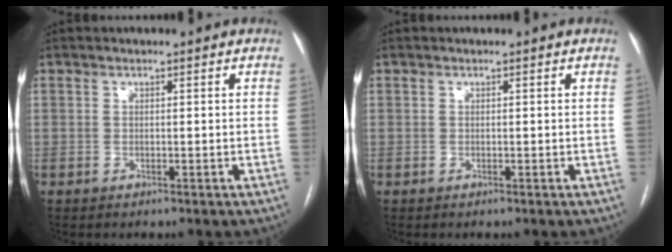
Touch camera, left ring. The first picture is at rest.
{"total": 0.0}